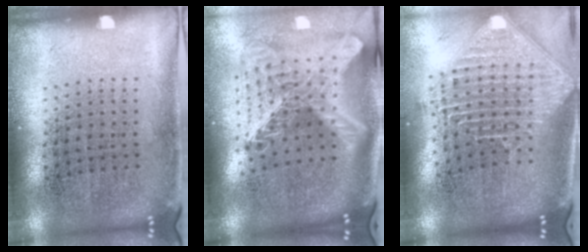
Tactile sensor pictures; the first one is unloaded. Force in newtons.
{"total": 2.9, "press": 2.1, "slide": 2.0}
{"total": 2.5, "press": 1.9, "slide": 1.7}